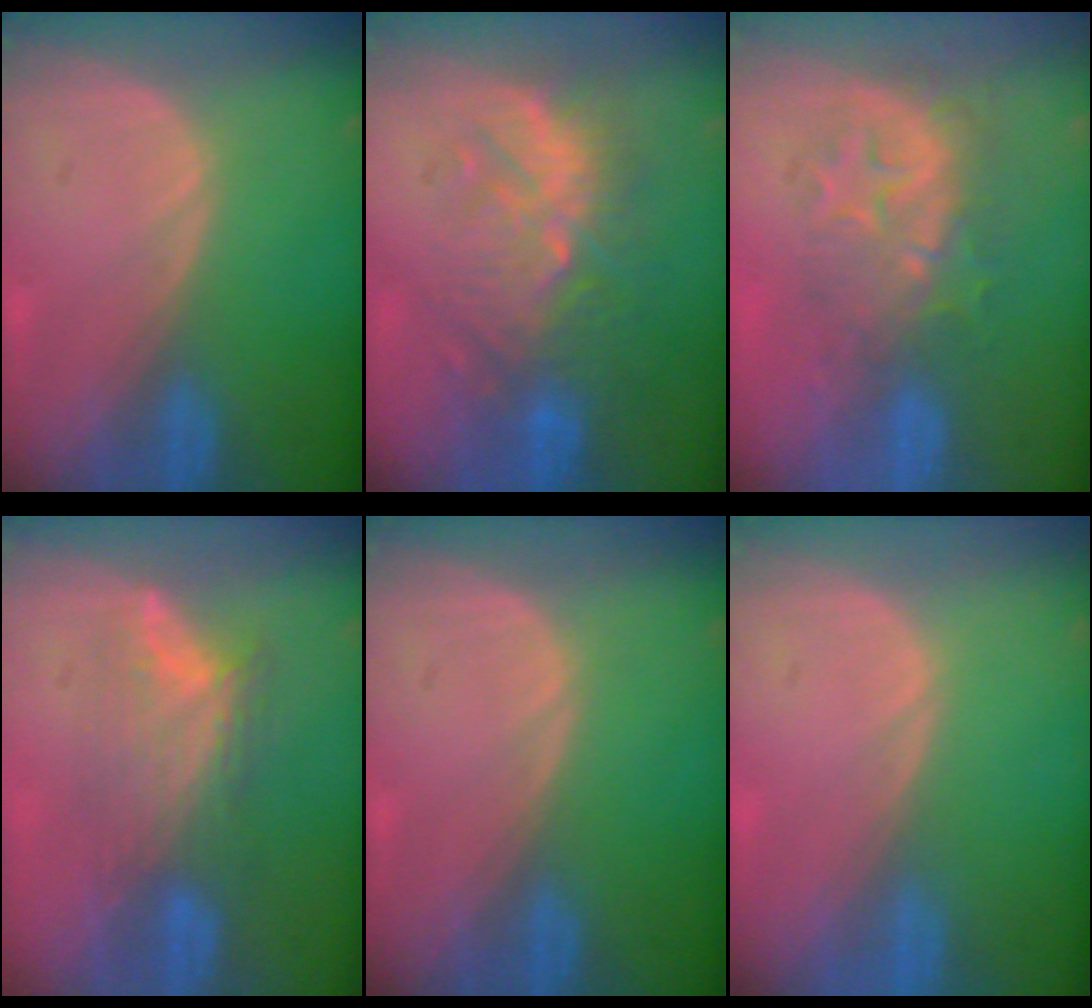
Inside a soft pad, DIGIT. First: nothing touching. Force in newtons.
{"total": 9.2, "press": 9.0, "slide": 1.8}
{"total": 9.1, "press": 7.9, "slide": 4.5}
{"total": 7.0, "press": 6.7, "slide": 1.9}
{"total": 0.0}
{"total": 0.0}